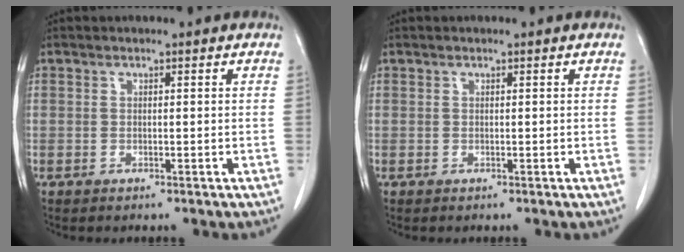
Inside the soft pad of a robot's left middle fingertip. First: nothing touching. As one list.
[{"total": 0.0}]